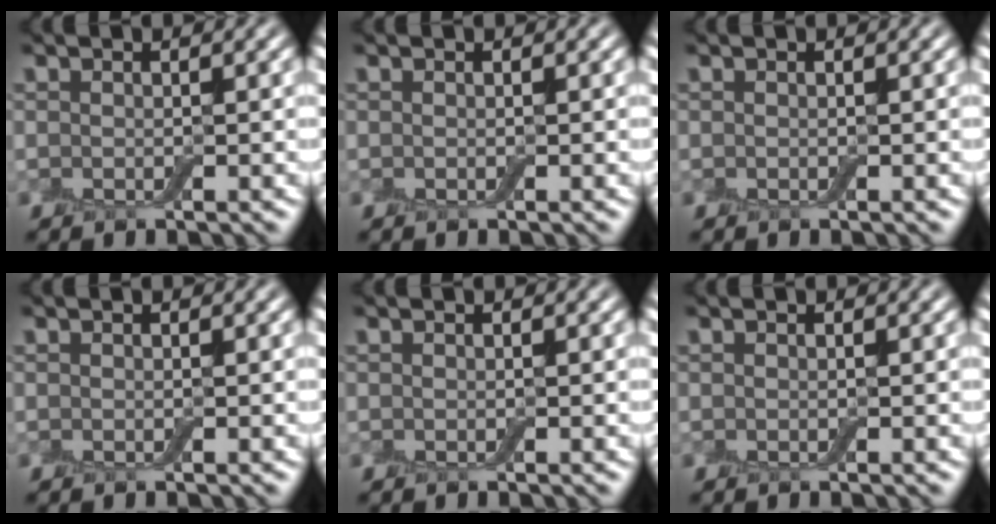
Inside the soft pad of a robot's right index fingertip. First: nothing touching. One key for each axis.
{"total": 0.0}
{"total": 0.0}
{"total": 0.0}
{"total": 0.0}
{"total": 0.0}